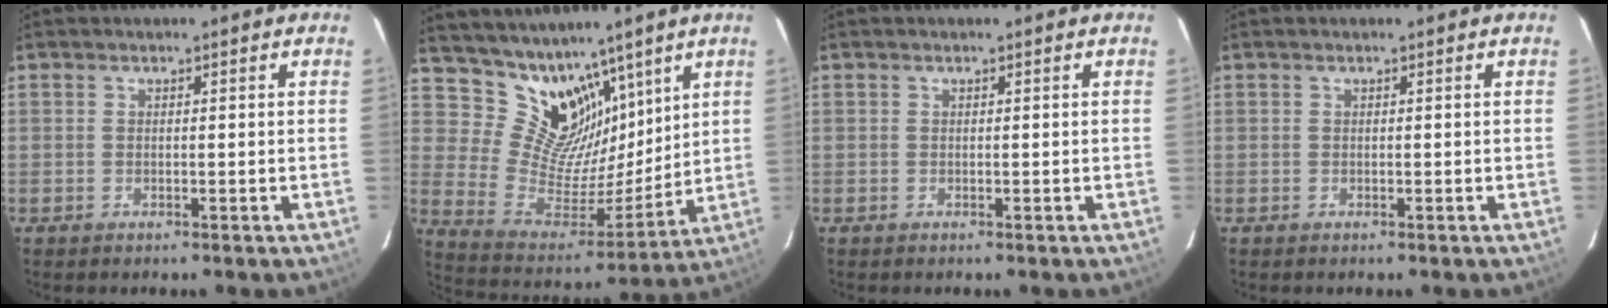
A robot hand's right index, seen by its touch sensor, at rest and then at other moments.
{"total": 15.3, "force": [11.2, 8.9, 5.4], "torque": [-0.106, -0.009, 0.221]}
{"total": 0.0}
{"total": 0.0}